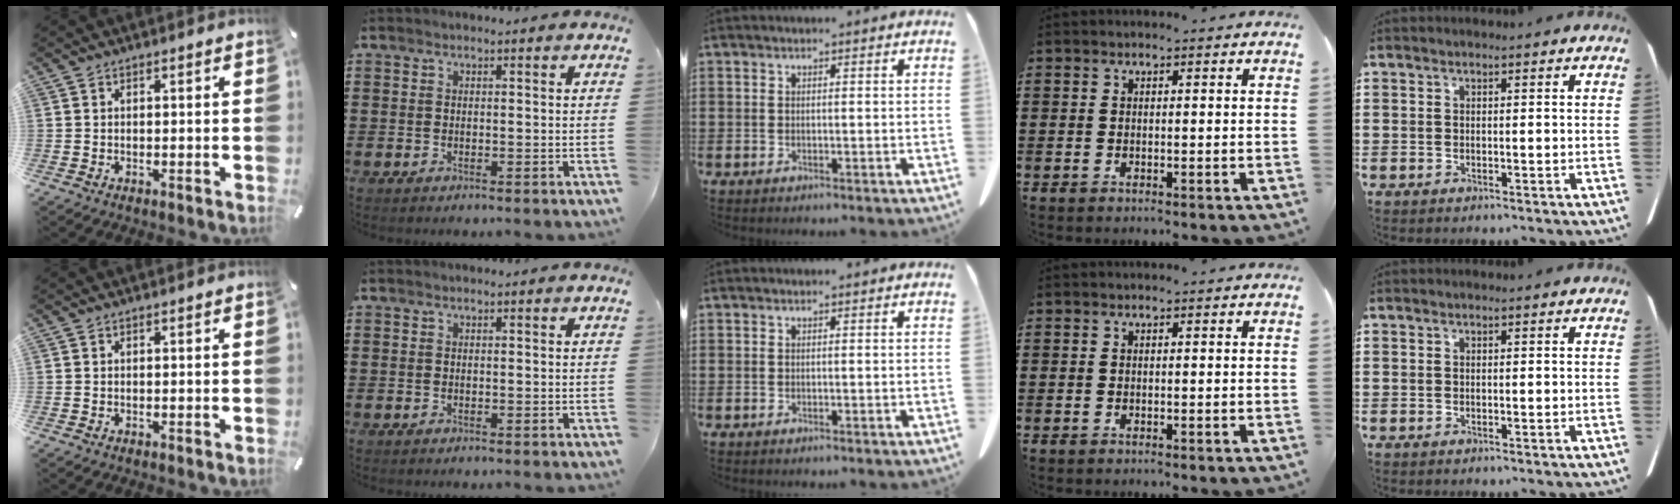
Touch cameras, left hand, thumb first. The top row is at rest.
{}